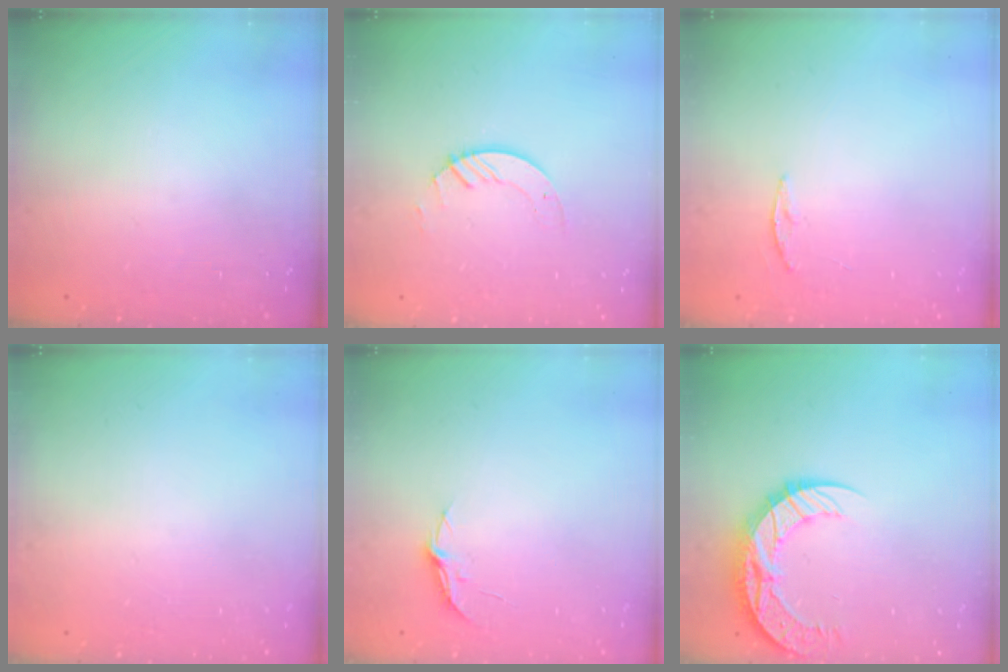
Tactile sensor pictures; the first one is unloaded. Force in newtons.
{"total": 2.6, "press": 2.6, "slide": 0.3}
{"total": 3.3, "press": 3.3, "slide": 0.4}
{"total": 0.0}
{"total": 3.8, "press": 3.8, "slide": 0.3}
{"total": 11.6, "press": 11.6, "slide": 0.9}